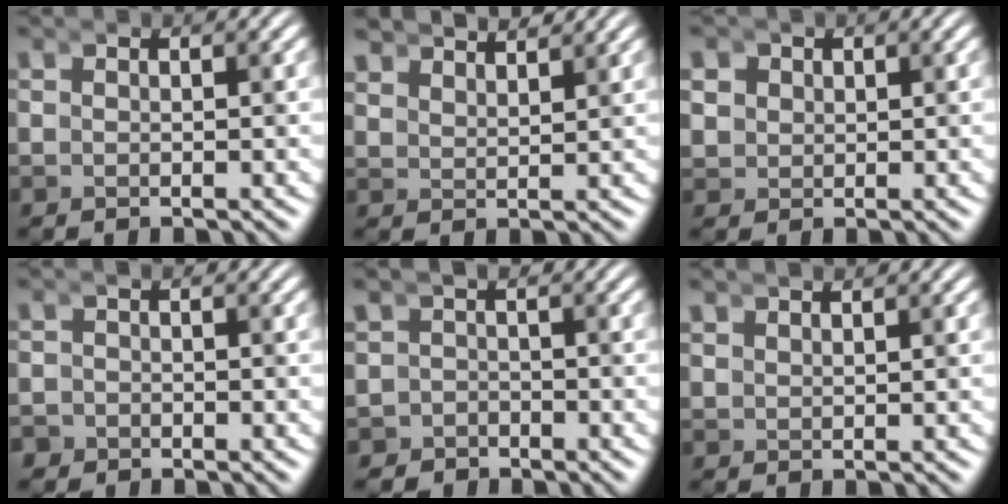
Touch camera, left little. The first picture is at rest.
{"total": 2.5, "force": [2.5, 0.1, 0.3], "torque": [-0.010, -0.003, 0.046]}
{"total": 2.1, "force": [0.4, 2.0, 0.7], "torque": [-0.040, -0.011, 0.015]}
{"total": 1.8, "force": [-1.4, 1.0, -0.7], "torque": [-0.005, -0.012, -0.026]}
{"total": 2.7, "force": [-2.0, 1.7, -0.8], "torque": [-0.006, -0.012, -0.041]}
{"total": 1.7, "force": [1.7, 0.4, 0.3], "torque": [-0.007, 0.003, 0.029]}